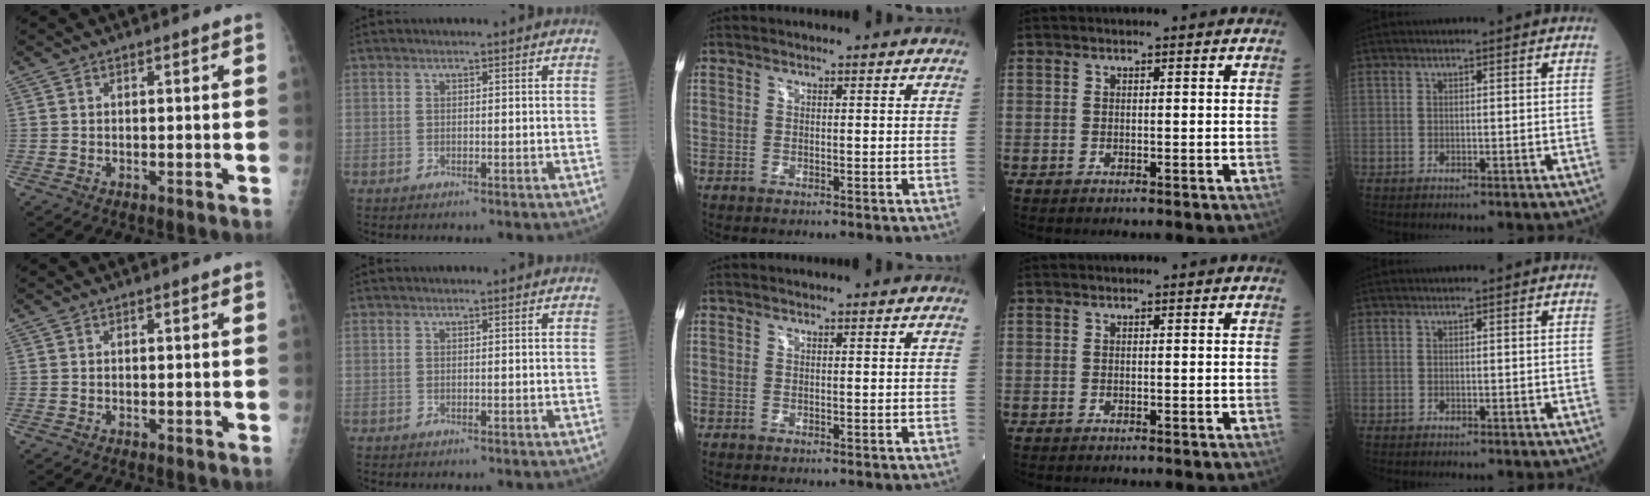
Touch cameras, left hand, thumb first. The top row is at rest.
{}